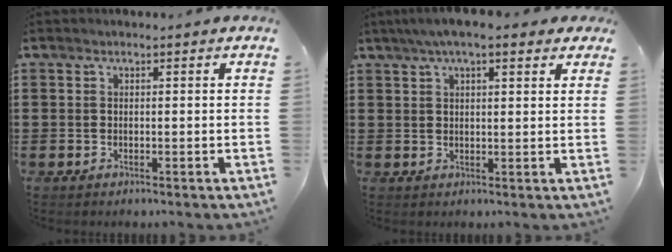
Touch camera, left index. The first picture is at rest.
{"total": 4.9, "force": [3.2, 1.1, 3.6], "torque": [-0.076, 0.009, 0.055]}